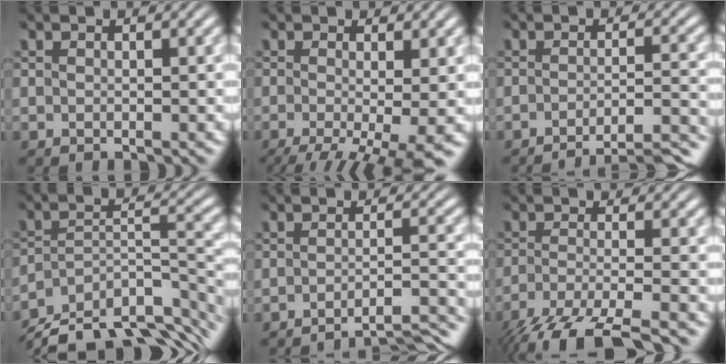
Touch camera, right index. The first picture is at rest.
{"total": 9.5, "force": [-6.3, 3.8, 5.9], "torque": [-0.096, -0.058, -0.069]}
{"total": 9.0, "force": [-8.5, 1.4, 2.4], "torque": [-0.017, -0.024, -0.128]}
{"total": 12.0, "force": [-8.3, 5.2, 6.8], "torque": [-0.092, -0.034, -0.119]}
{"total": 6.7, "force": [-6.2, 1.0, 2.1], "torque": [-0.018, -0.018, -0.094]}
{"total": 7.7, "force": [-5.9, 2.2, 4.5], "torque": [-0.087, -0.032, -0.075]}